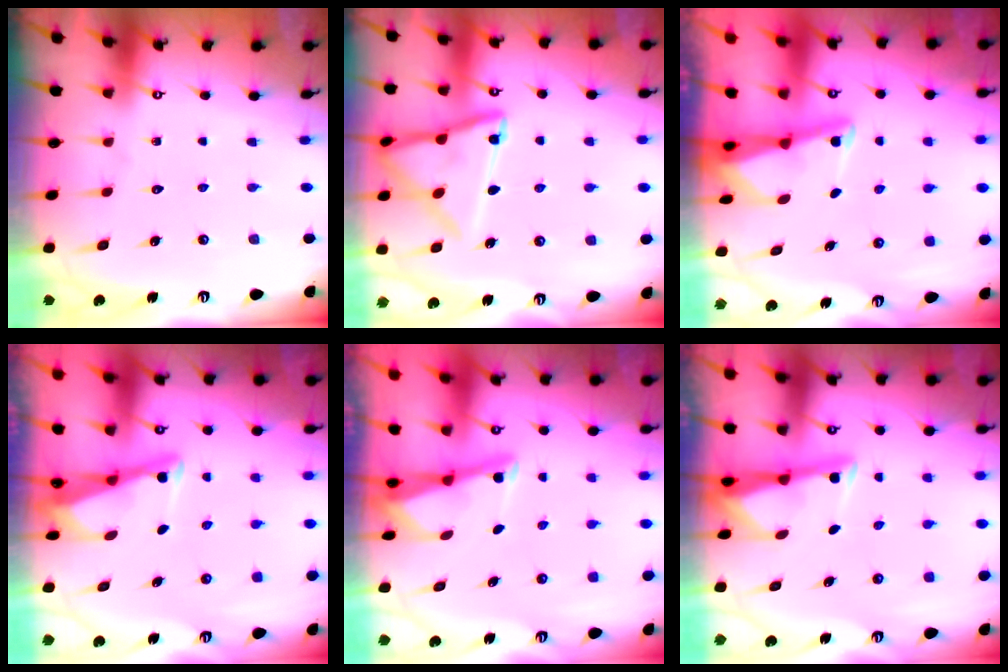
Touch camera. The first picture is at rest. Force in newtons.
{"total": 15.1, "press": 15.1, "slide": 1.4}
{"total": 2.4, "press": 2.4, "slide": 0.3}
{"total": 3.1, "press": 3.1, "slide": 0.3}
{"total": 2.9, "press": 2.9, "slide": 0.2}
{"total": 3.1, "press": 3.1, "slide": 0.4}